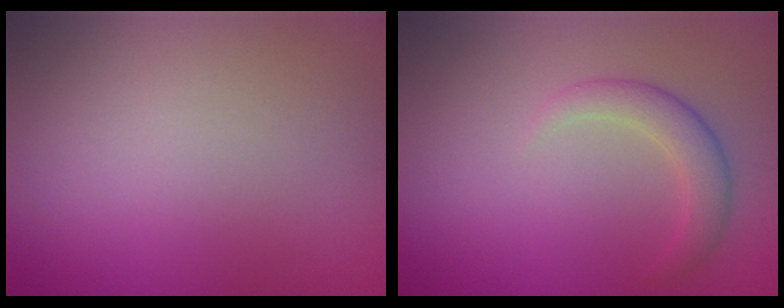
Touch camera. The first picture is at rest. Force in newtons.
{"total": 2.4, "press": 2.4, "slide": 0.1}